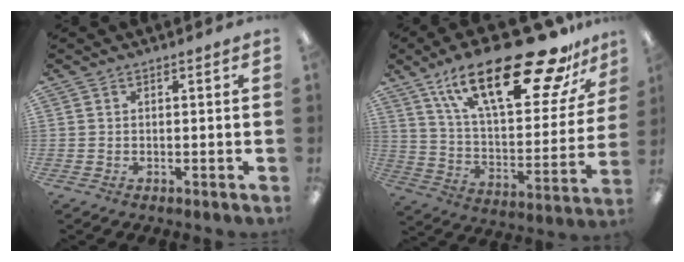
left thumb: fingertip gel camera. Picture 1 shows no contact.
{"total": 29.5, "force": [18.7, 10.3, 20.4], "torque": [-0.330, -0.106, 0.311]}